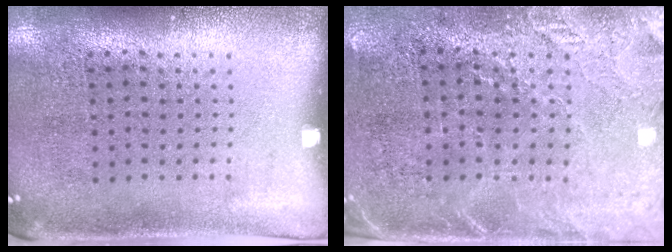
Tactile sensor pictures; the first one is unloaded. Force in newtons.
{"total": 3.0, "press": 2.7, "slide": 1.2}